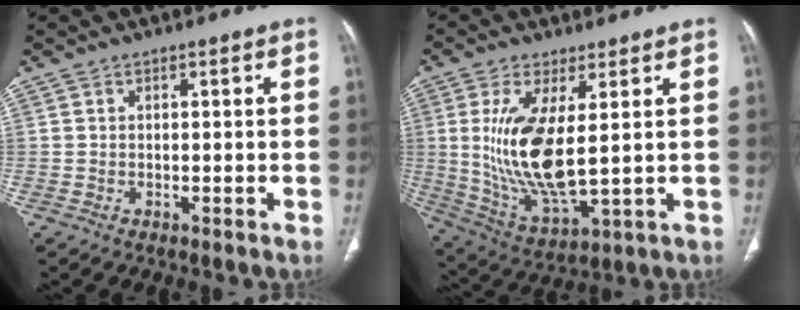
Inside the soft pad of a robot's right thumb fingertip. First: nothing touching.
{"total": 14.5, "force": [1.9, 5.0, 13.5], "torque": [-0.280, -0.029, 0.054]}